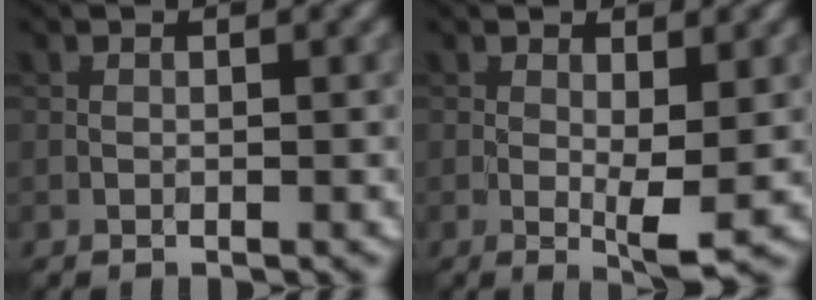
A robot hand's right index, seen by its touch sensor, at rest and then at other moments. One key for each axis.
{"total": 3.1, "fx": 0.1, "fy": 0.7, "fz": 3.1, "tx": -0.053, "ty": -0.008, "tz": 0.003}